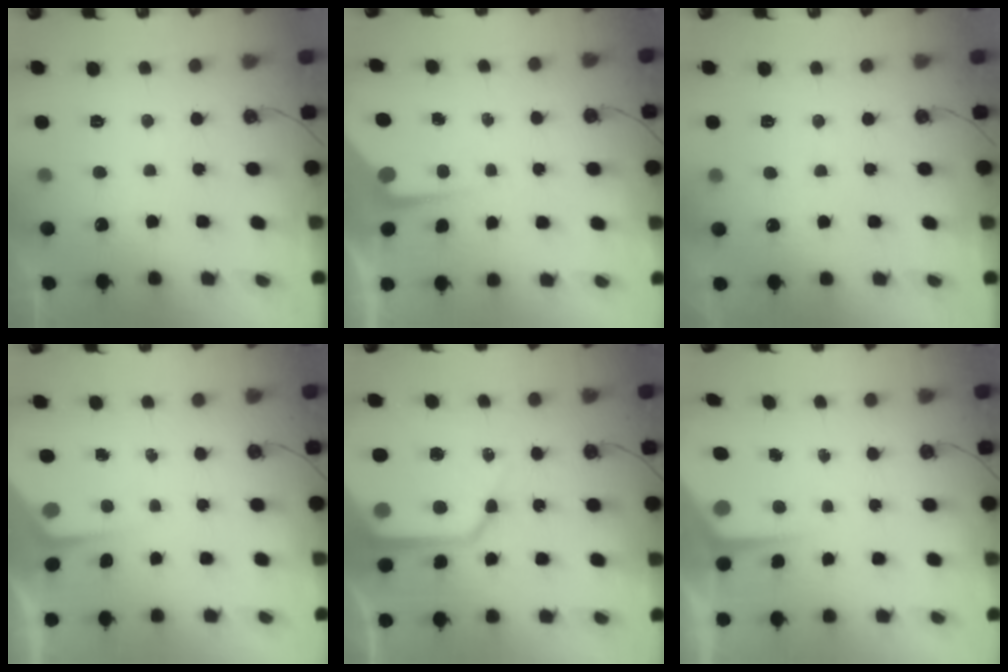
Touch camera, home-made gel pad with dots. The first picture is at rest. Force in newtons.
{"total": 5.2, "press": 5.2, "slide": 0.4}
{"total": 4.1, "press": 4.1, "slide": 0.5}
{"total": 3.4, "press": 3.4, "slide": 0.4}
{"total": 20.8, "press": 20.6, "slide": 2.3}
{"total": 5.9, "press": 5.8, "slide": 0.5}